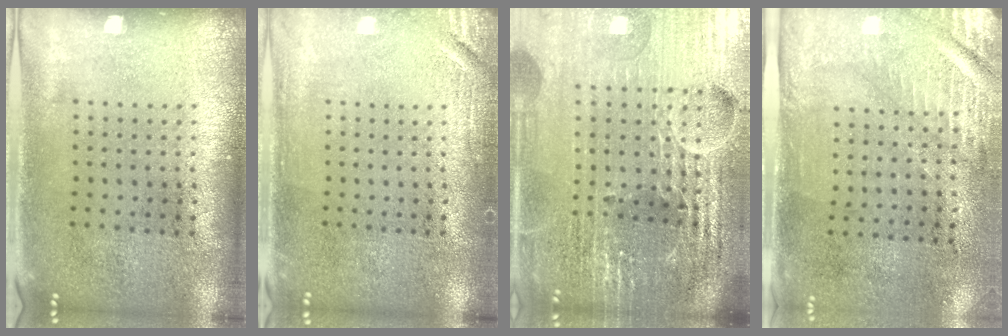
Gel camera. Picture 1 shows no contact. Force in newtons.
{"total": 1.8, "press": 1.8, "slide": 0.3}
{"total": 6.5, "press": 5.7, "slide": 3.2}
{"total": 2.9, "press": 2.5, "slide": 1.5}